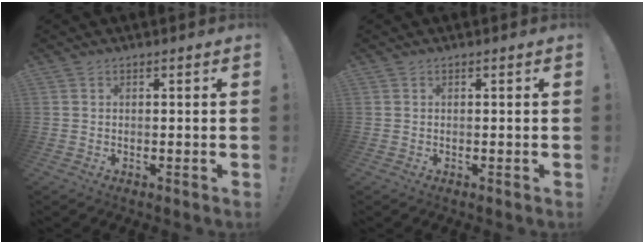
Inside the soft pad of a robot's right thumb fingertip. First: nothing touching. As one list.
[{"total": 0.0}]